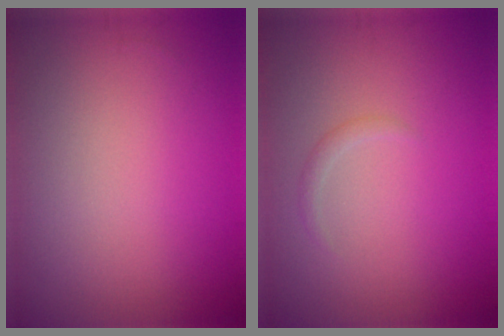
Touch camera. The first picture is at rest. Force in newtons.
{"total": 0.8, "press": 0.8, "slide": 0.0}